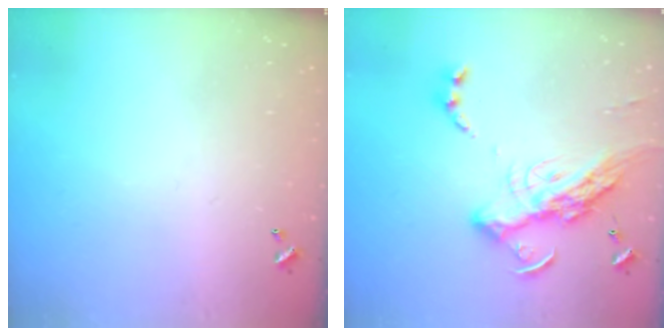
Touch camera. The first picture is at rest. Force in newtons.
{"total": 21.4, "press": 21.3, "slide": 1.9}